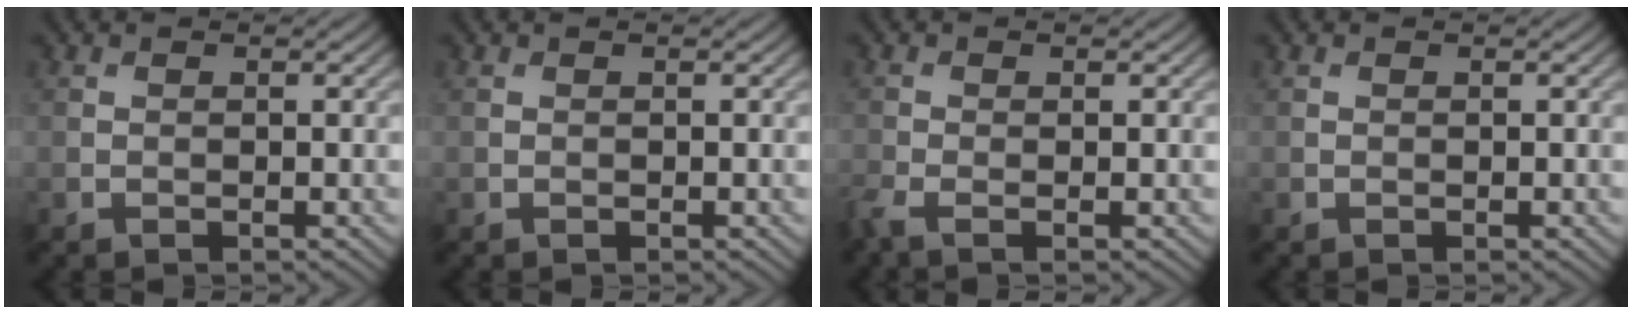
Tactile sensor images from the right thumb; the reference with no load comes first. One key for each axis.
{"total": 0.0}
{"total": 1.8, "fx": -1.3, "fy": 0.3, "fz": 1.3, "tx": -0.041, "ty": -0.006, "tz": -0.034}
{"total": 0.0}